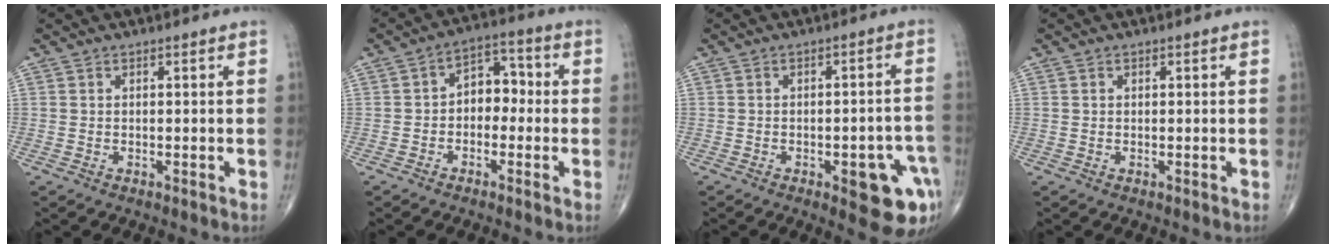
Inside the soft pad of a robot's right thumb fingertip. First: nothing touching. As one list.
[{"total": 6.7, "force": [-0.9, 4.8, 4.6], "torque": [-0.039, 0.032, -0.031]}, {"total": 11.7, "force": [-4.9, 4.2, 9.8], "torque": [-0.088, 0.025, -0.050]}, {"total": 0.0}]